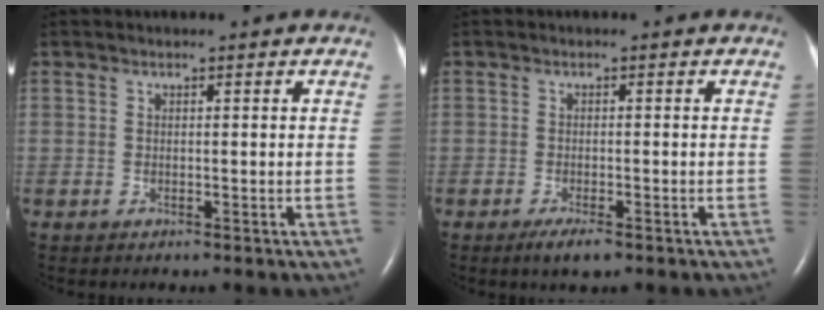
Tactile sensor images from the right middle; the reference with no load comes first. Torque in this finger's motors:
{"motor_torque": [0.51, -0.32, 0.00, 0.01]}